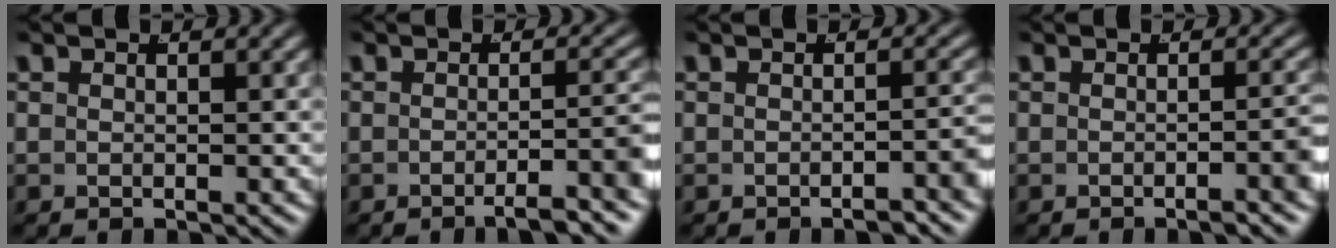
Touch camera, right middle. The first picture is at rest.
{"total": 4.2, "force": [-2.7, 0.5, 3.2], "torque": [-0.027, 0.002, -0.043]}
{"total": 2.1, "force": [-1.6, 0.0, 1.3], "torque": [-0.011, 0.005, -0.027]}
{"total": 2.3, "force": [-1.2, 0.0, 1.9], "torque": [-0.015, 0.007, -0.023]}